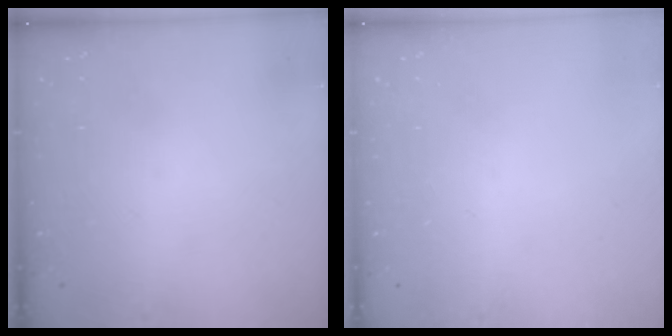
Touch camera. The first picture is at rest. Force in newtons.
{"total": 0.0}